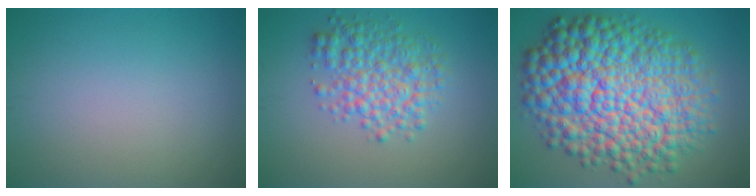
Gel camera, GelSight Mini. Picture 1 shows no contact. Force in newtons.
{"total": 5.0, "press": 5.0, "slide": 0.1}
{"total": 15.5, "press": 15.5, "slide": 0.1}